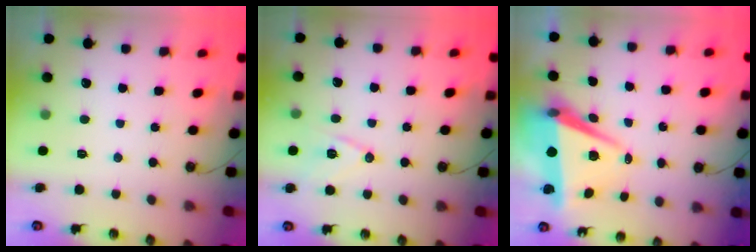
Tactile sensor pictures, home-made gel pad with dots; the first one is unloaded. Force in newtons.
{"total": 10.4, "press": 9.9, "slide": 3.3}
{"total": 7.9, "press": 6.8, "slide": 4.1}